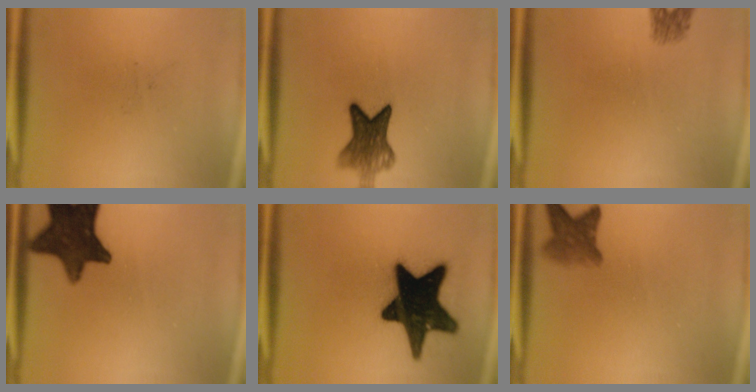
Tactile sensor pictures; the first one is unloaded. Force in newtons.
{"total": 7.3}
{"total": 1.8}
{"total": 14.0}
{"total": 19.0}
{"total": 4.3}